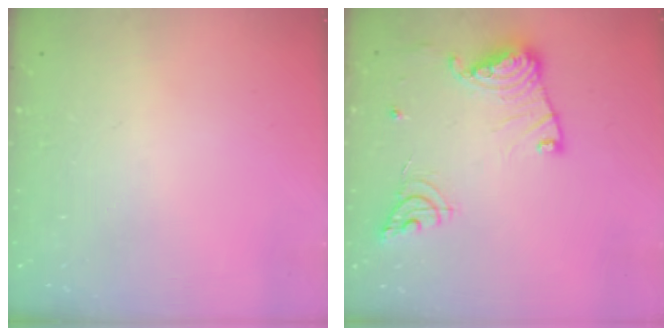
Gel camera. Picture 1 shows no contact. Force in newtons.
{"total": 15.6, "press": 15.5, "slide": 1.5}